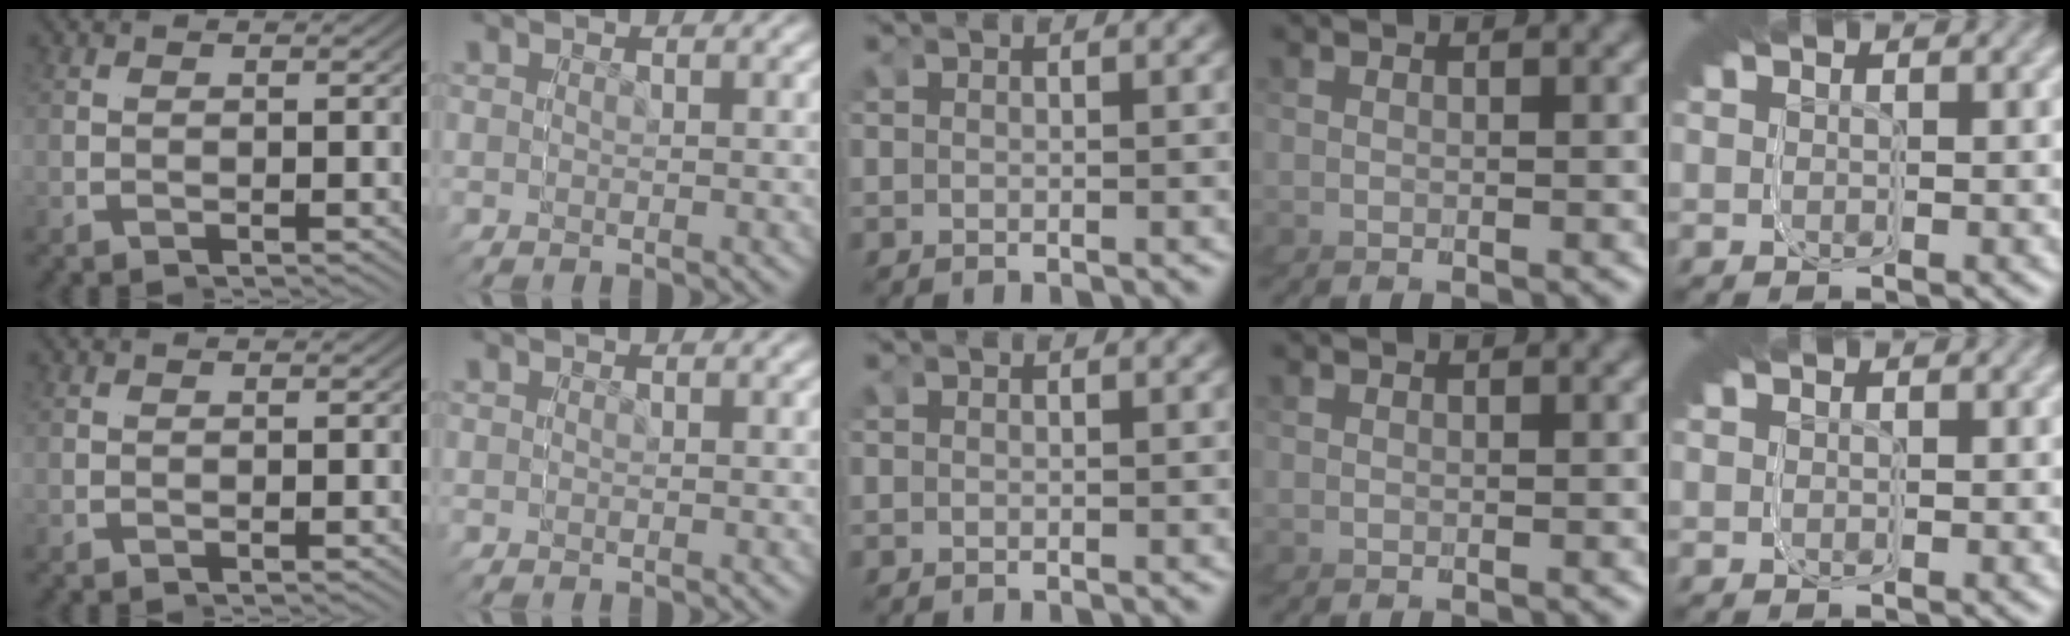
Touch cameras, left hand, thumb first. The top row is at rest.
{}